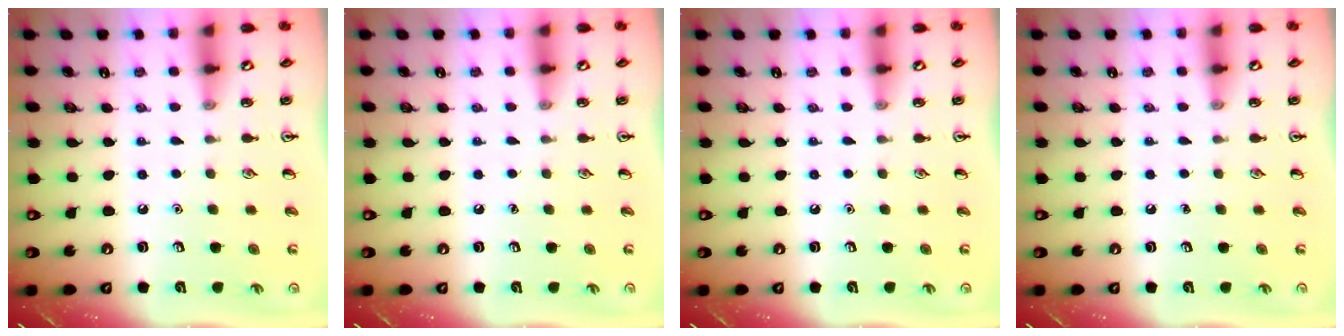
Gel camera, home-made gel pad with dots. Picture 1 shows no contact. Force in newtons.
{"total": 0.0}
{"total": 0.0}
{"total": 0.0}